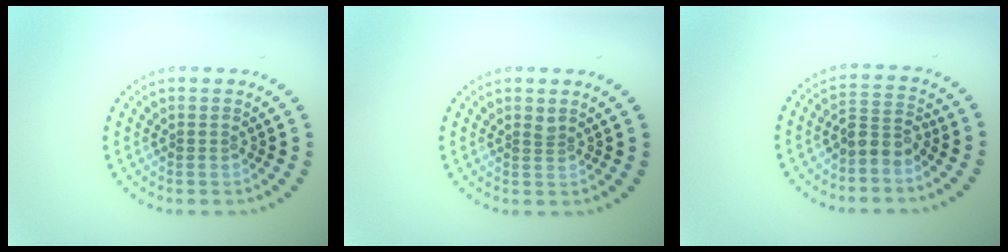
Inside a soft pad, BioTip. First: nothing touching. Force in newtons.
{"total": 0.7, "press": 0.4, "slide": 0.6}
{"total": 2.3, "press": 1.9, "slide": 1.3}